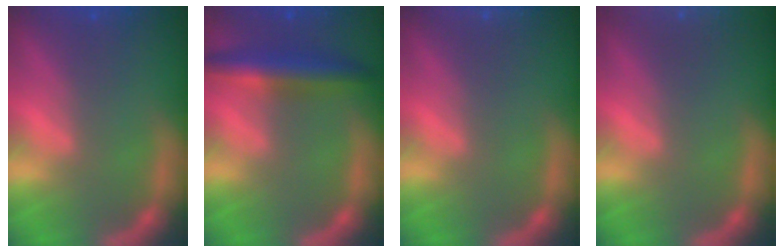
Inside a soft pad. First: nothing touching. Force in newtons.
{"total": 5.0}
{"total": 1.4}
{"total": 8.5}